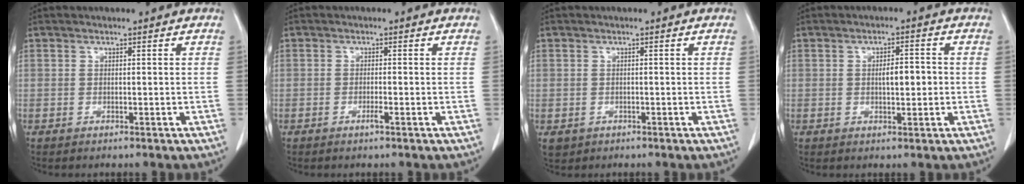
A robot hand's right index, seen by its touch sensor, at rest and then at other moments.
{"total": 1.2, "force": [-0.7, -0.1, 1.0], "torque": [-0.022, -0.001, -0.012]}
{"total": 2.0, "force": [-0.5, 1.9, 0.4], "torque": [-0.005, 0.002, 0.001]}
{"total": 5.0, "force": [-0.4, 1.1, 4.8], "torque": [-0.085, 0.006, -0.004]}